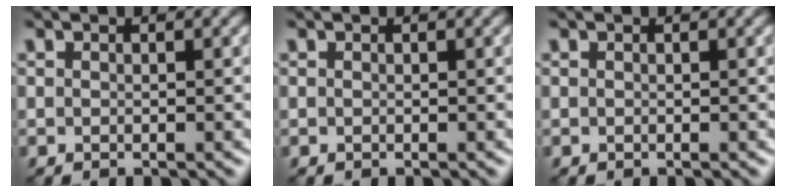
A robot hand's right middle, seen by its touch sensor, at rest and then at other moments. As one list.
[{"total": 0.0}, {"total": 0.0}]